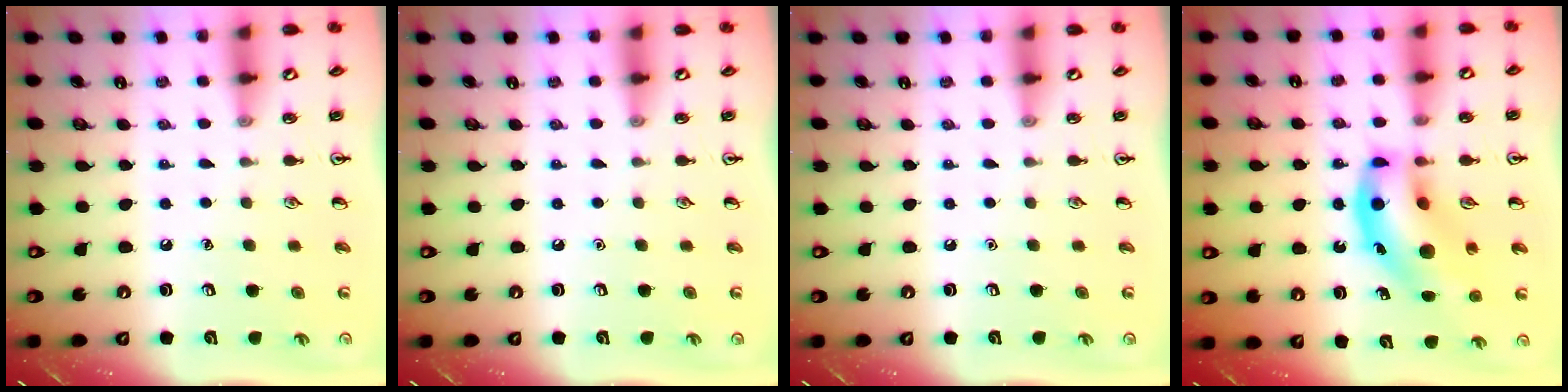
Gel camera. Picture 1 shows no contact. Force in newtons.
{"total": 0.0}
{"total": 0.0}
{"total": 14.7, "press": 14.3, "slide": 3.6}